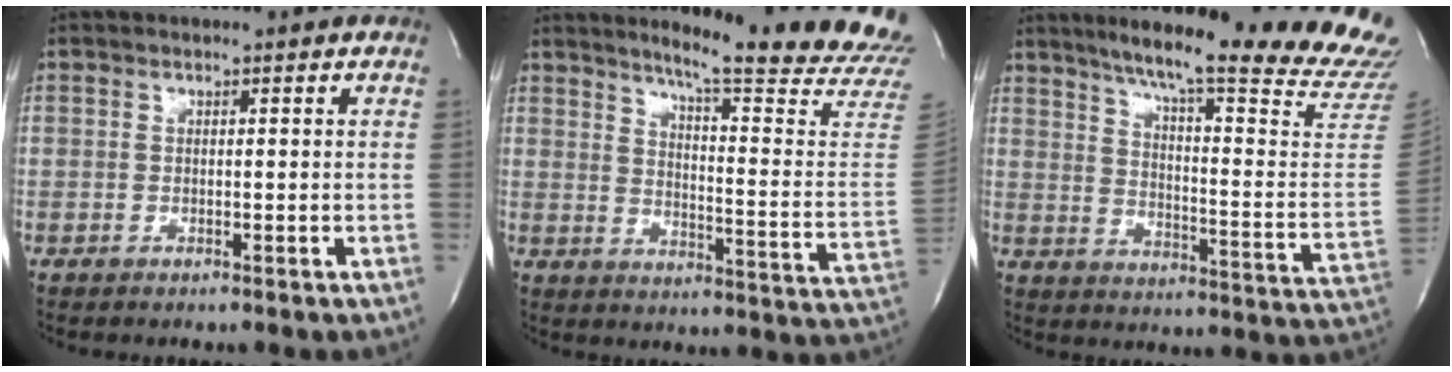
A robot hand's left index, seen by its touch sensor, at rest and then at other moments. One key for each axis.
{"total": 22.5, "fx": 20.0, "fy": -1.1, "fz": 10.4, "tx": -0.146, "ty": -0.118, "tz": 0.239}
{"total": 28.5, "fx": 24.5, "fy": 0.0, "fz": 14.5, "tx": -0.197, "ty": -0.096, "tz": 0.309}